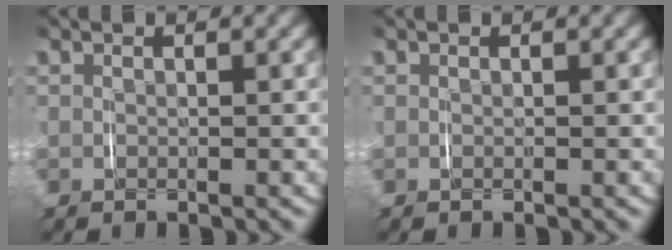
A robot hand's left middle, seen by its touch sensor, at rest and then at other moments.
{"total": 0.0}